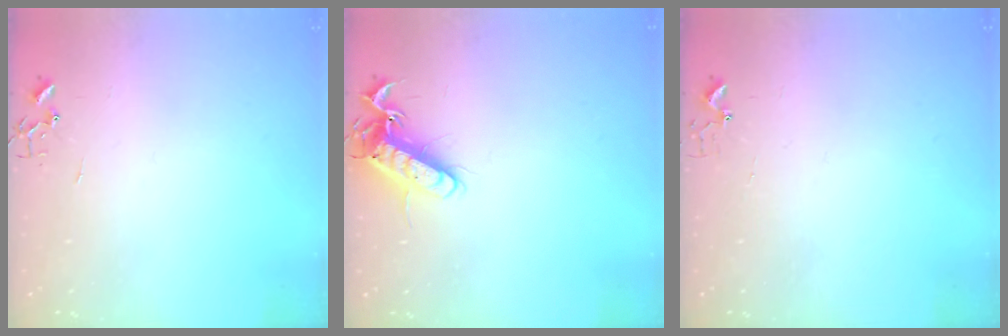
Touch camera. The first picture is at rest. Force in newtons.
{"total": 13.2, "press": 13.2, "slide": 1.3}
{"total": 2.7, "press": 2.7, "slide": 0.3}